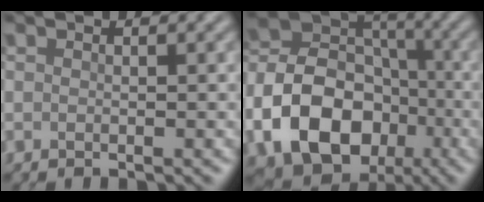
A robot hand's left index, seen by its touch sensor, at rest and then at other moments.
{"total": 13.0, "force": [-4.7, 9.7, 7.2], "torque": [-0.153, -0.008, -0.090]}